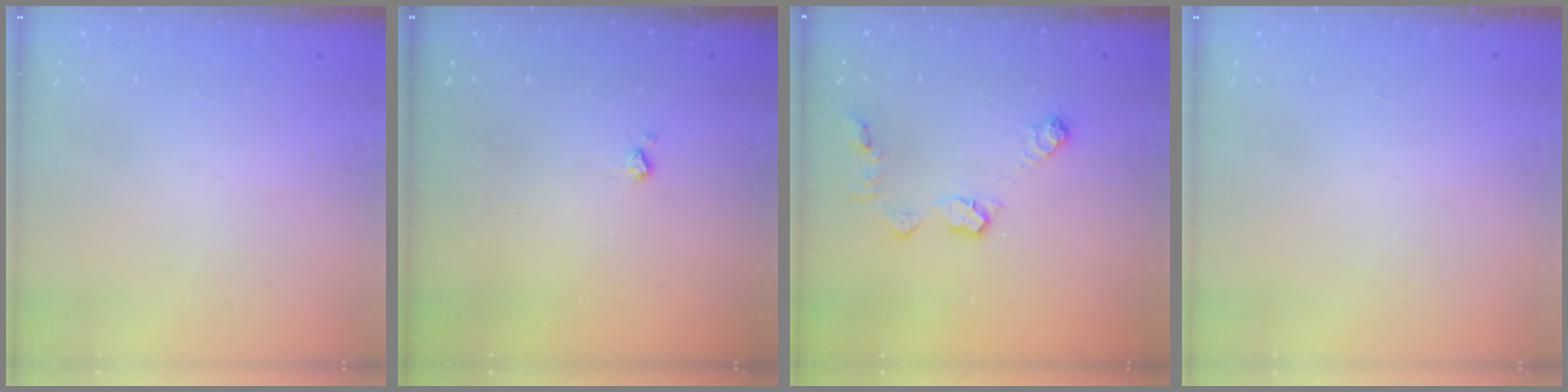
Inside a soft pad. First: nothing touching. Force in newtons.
{"total": 3.5, "press": 3.5, "slide": 0.5}
{"total": 8.8, "press": 8.8, "slide": 0.3}
{"total": 0.0}